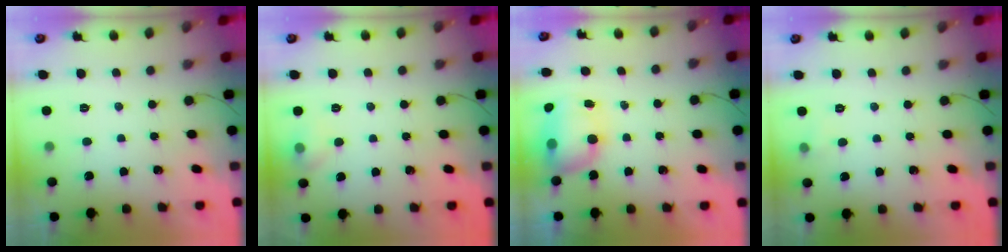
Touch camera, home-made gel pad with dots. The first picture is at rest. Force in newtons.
{"total": 5.8, "press": 5.6, "slide": 1.7}
{"total": 8.0, "press": 7.9, "slide": 1.3}
{"total": 3.4, "press": 3.2, "slide": 1.2}